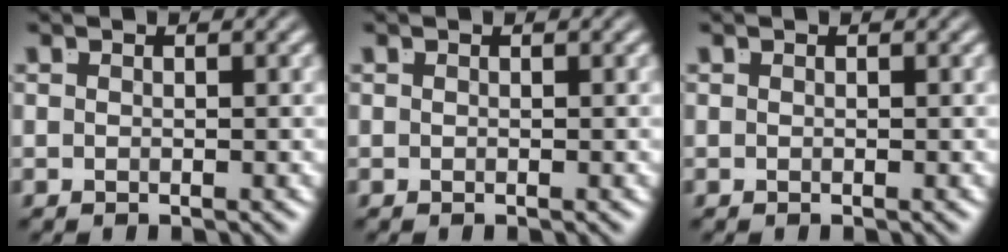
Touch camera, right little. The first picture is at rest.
{"total": 0.0}
{"total": 0.0}